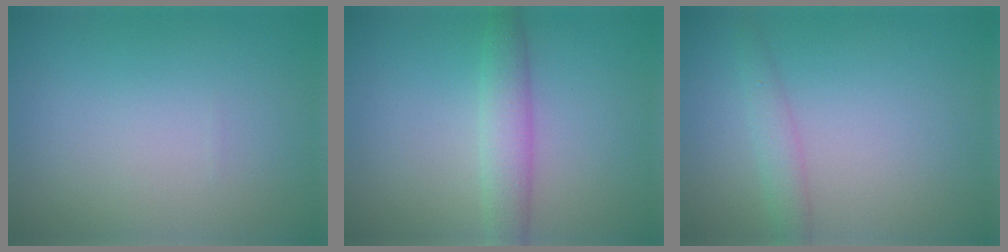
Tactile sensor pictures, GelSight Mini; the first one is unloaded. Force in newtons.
{"total": 3.0, "press": 3.0, "slide": 0.1}
{"total": 1.8, "press": 1.8, "slide": 0.0}